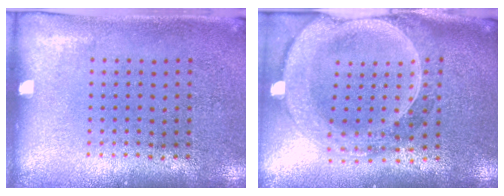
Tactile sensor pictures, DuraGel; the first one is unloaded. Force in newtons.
{"total": 2.8, "press": 2.4, "slide": 1.3}